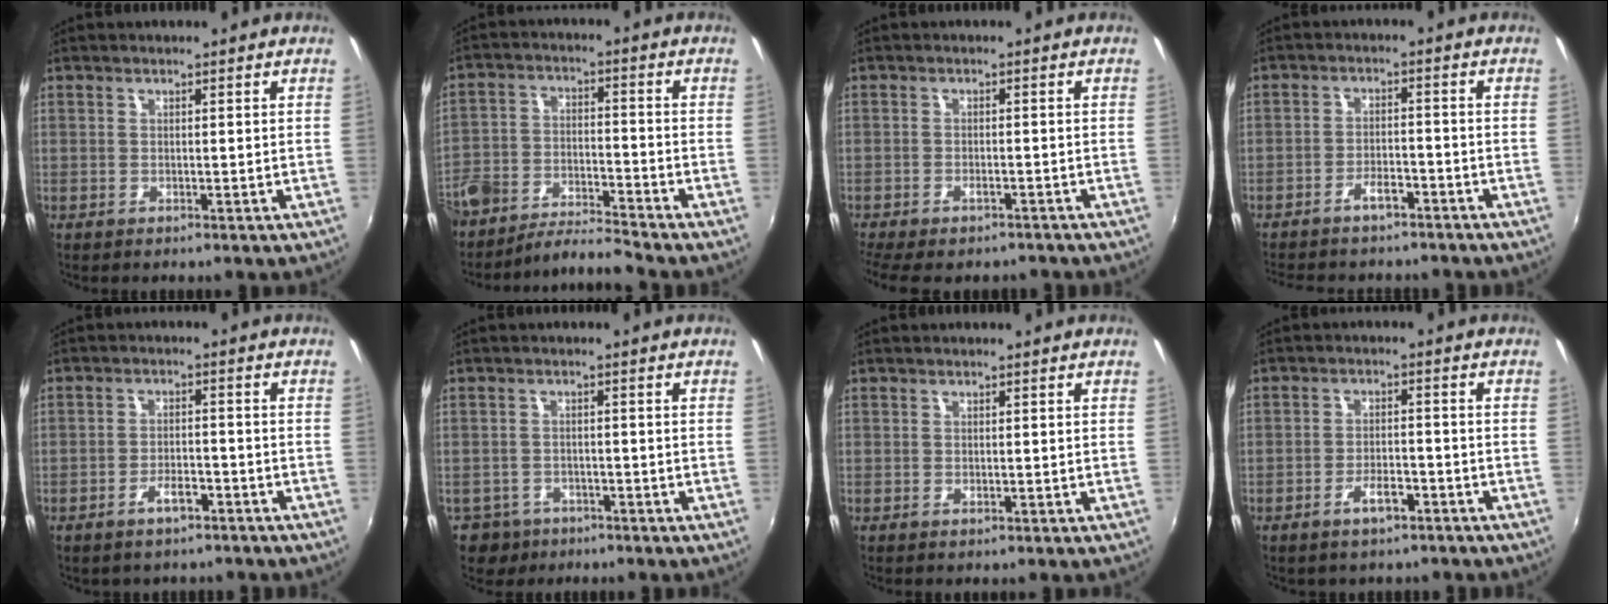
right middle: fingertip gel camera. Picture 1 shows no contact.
{"total": 6.9, "force": [-6.4, 1.4, 2.3], "torque": [-0.060, 0.006, -0.129]}
{"total": 7.2, "force": [-5.8, 2.4, 3.5], "torque": [-0.085, -0.025, -0.090]}
{"total": 7.5, "force": [-6.3, 2.6, 3.2], "torque": [-0.080, 0.005, -0.094]}
{"total": 4.2, "force": [-3.0, 1.9, 2.3], "torque": [-0.047, 0.005, -0.039]}
{"total": 5.2, "force": [-3.2, 3.9, 1.0], "torque": [-0.038, 0.001, -0.049]}
{"total": 0.0}
{"total": 4.4, "force": [-3.1, 1.9, 2.6], "torque": [-0.052, 0.004, -0.041]}